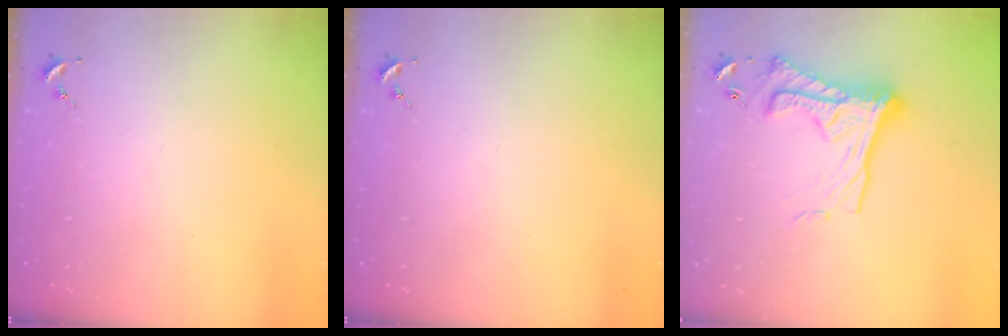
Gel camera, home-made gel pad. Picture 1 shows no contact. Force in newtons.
{"total": 0.0}
{"total": 18.2, "press": 18.1, "slide": 1.5}